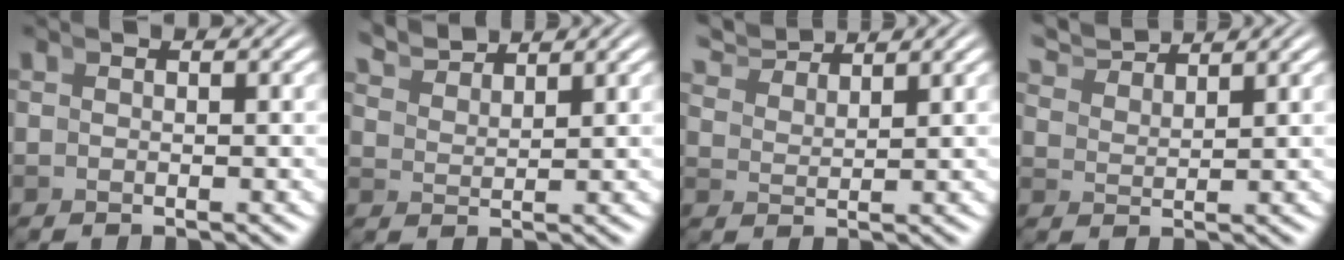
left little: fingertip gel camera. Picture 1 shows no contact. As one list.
[{"total": 3.6, "force": [3.5, 0.2, 0.8], "torque": [-0.011, 0.010, 0.065]}, {"total": 4.3, "force": [4.2, 0.3, 1.0], "torque": [-0.015, 0.018, 0.072]}, {"total": 4.3, "force": [4.2, 0.3, 1.1], "torque": [-0.018, 0.016, 0.073]}]